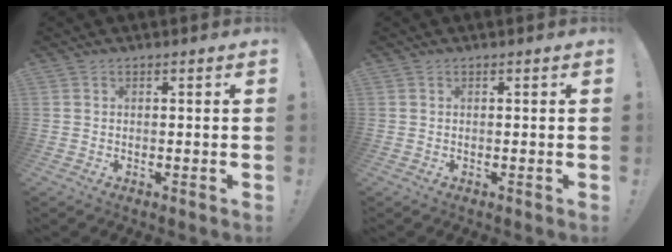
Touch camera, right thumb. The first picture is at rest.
{"total": 0.0}